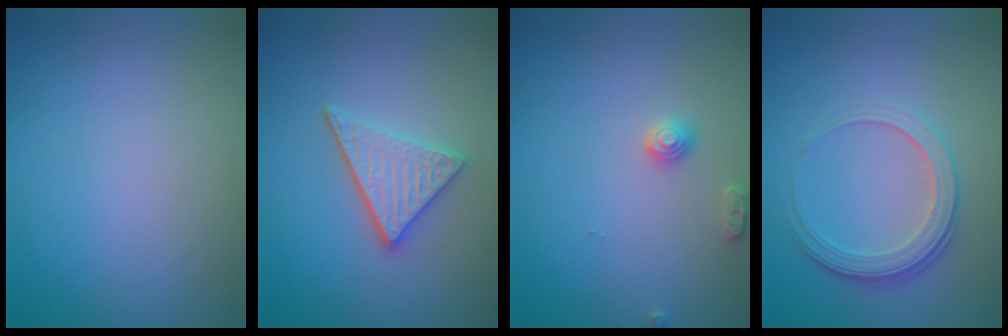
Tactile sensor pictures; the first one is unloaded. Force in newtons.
{"total": 3.6, "press": 3.0, "slide": 1.9}
{"total": 1.4, "press": 1.4, "slide": 0.1}
{"total": 3.9, "press": 2.8, "slide": 2.8}